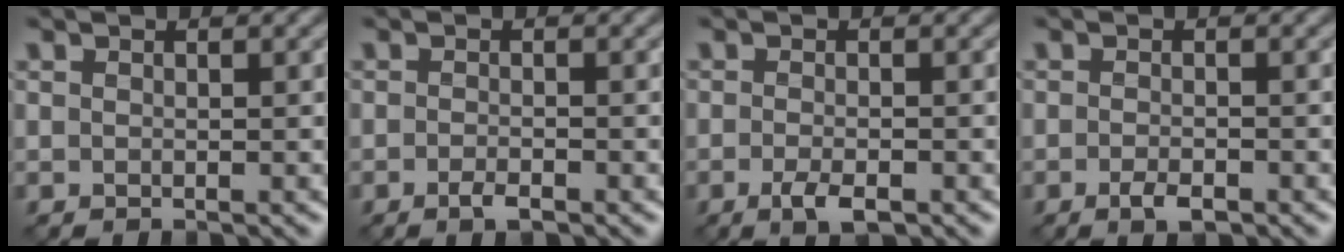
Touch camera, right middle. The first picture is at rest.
{"total": 1.4, "force": [-0.8, 0.3, 1.0], "torque": [-0.020, -0.003, -0.016]}
{"total": 2.3, "force": [-1.2, 0.7, 1.9], "torque": [-0.038, -0.006, -0.023]}
{"total": 1.7, "force": [-1.0, 0.6, 1.3], "torque": [-0.025, -0.005, -0.018]}